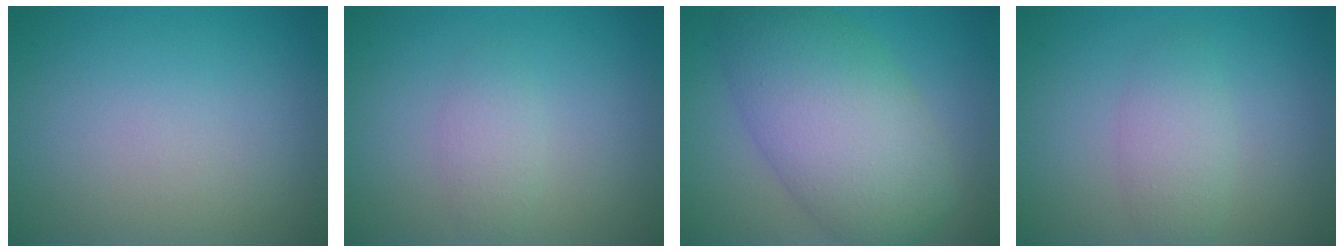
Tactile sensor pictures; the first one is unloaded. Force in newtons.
{"total": 1.6, "press": 1.6, "slide": 0.2}
{"total": 9.0, "press": 9.0, "slide": 0.2}
{"total": 2.5, "press": 2.5, "slide": 0.0}